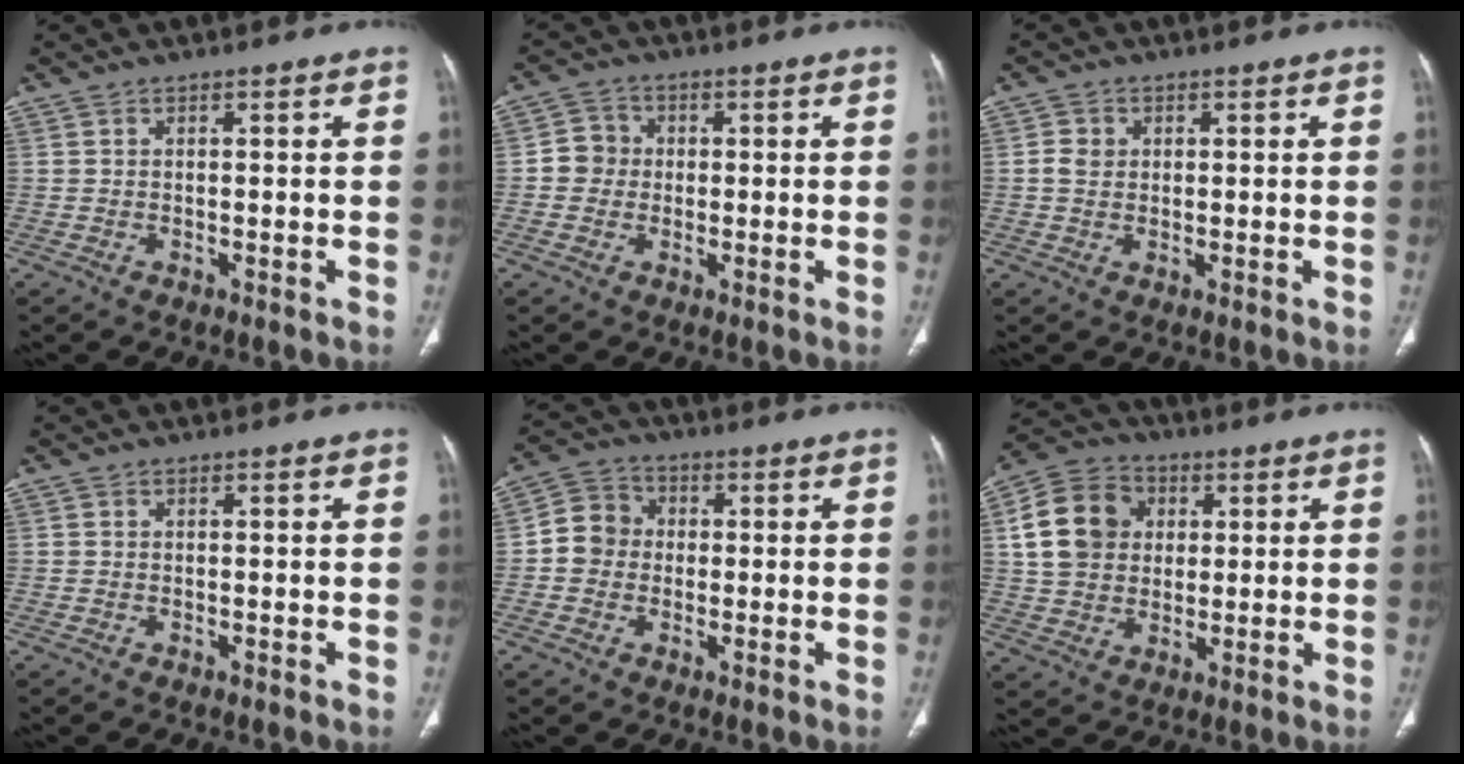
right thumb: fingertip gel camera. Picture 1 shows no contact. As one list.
[{"total": 4.3, "force": [-0.2, 4.1, 1.3], "torque": [0.000, 0.009, -0.012]}, {"total": 2.7, "force": [0.4, 2.3, 1.3], "torque": [-0.014, 0.004, 0.007]}, {"total": 0.0}, {"total": 6.9, "force": [-0.3, 6.3, 2.6], "torque": [-0.025, 0.021, -0.020]}, {"total": 13.2, "force": [2.7, 10.9, 6.9], "torque": [-0.111, 0.010, 0.044]}]